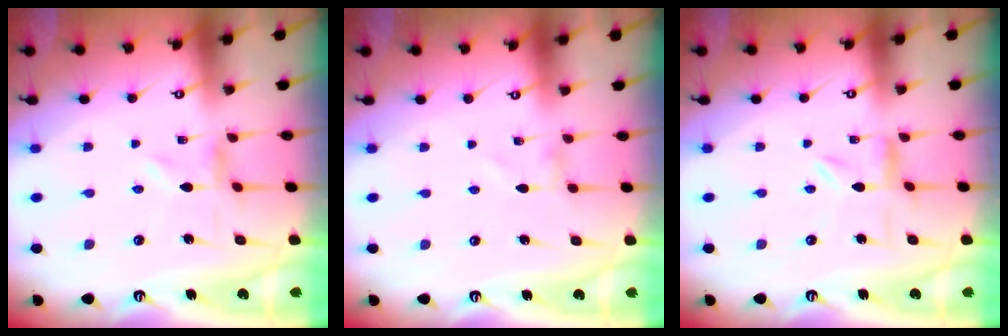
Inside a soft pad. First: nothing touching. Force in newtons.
{"total": 1.2, "press": 1.2, "slide": 0.0}
{"total": 2.1, "press": 2.1, "slide": 0.2}